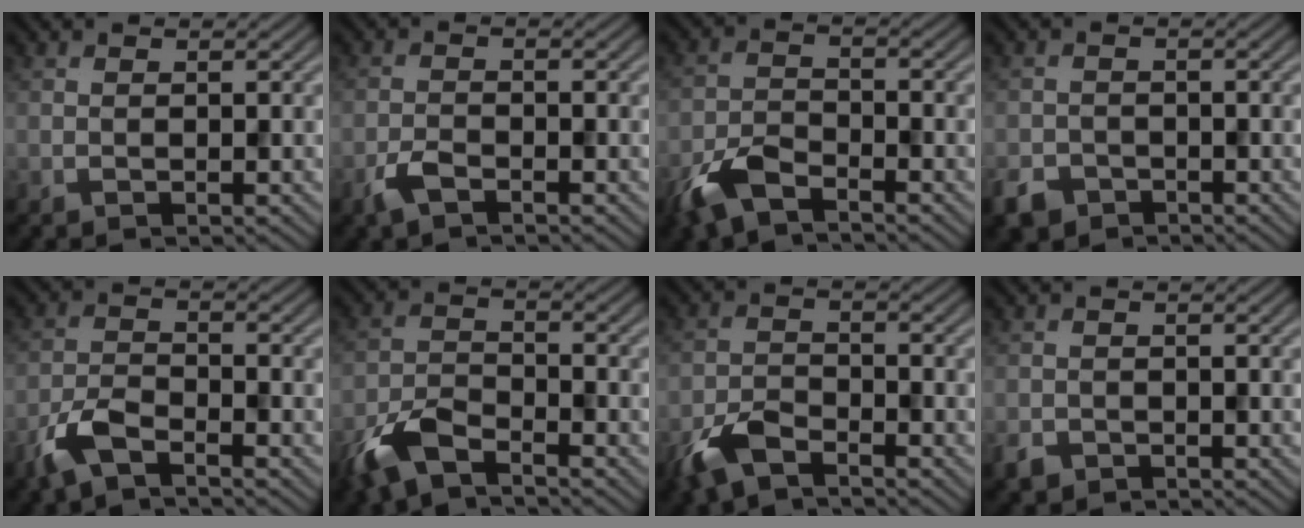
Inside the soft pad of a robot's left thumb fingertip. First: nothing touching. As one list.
[{"total": 2.6, "force": [-1.8, 1.0, 1.6], "torque": [-0.037, 0.000, -0.043]}, {"total": 5.9, "force": [-4.3, 2.3, 3.3], "torque": [-0.073, -0.004, -0.097]}, {"total": 3.2, "force": [-2.3, 2.0, 0.9], "torque": [-0.022, -0.006, -0.050]}, {"total": 5.1, "force": [-3.5, 1.8, 3.2], "torque": [-0.075, -0.005, -0.084]}, {"total": 6.7, "force": [-4.9, 2.5, 3.8], "torque": [-0.085, -0.005, -0.111]}, {"total": 5.3, "force": [-3.9, 2.1, 3.0], "torque": [-0.063, -0.005, -0.087]}, {"total": 1.6, "force": [-1.2, 1.1, 0.5], "torque": [-0.010, -0.004, -0.028]}]